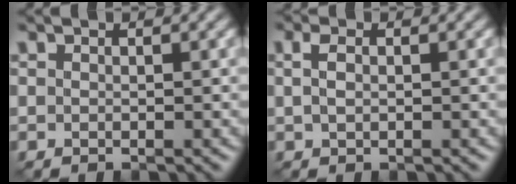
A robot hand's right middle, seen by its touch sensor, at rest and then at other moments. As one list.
[{"total": 1.8, "force": [0.4, 0.9, 1.5], "torque": [-0.040, 0.005, 0.007]}]